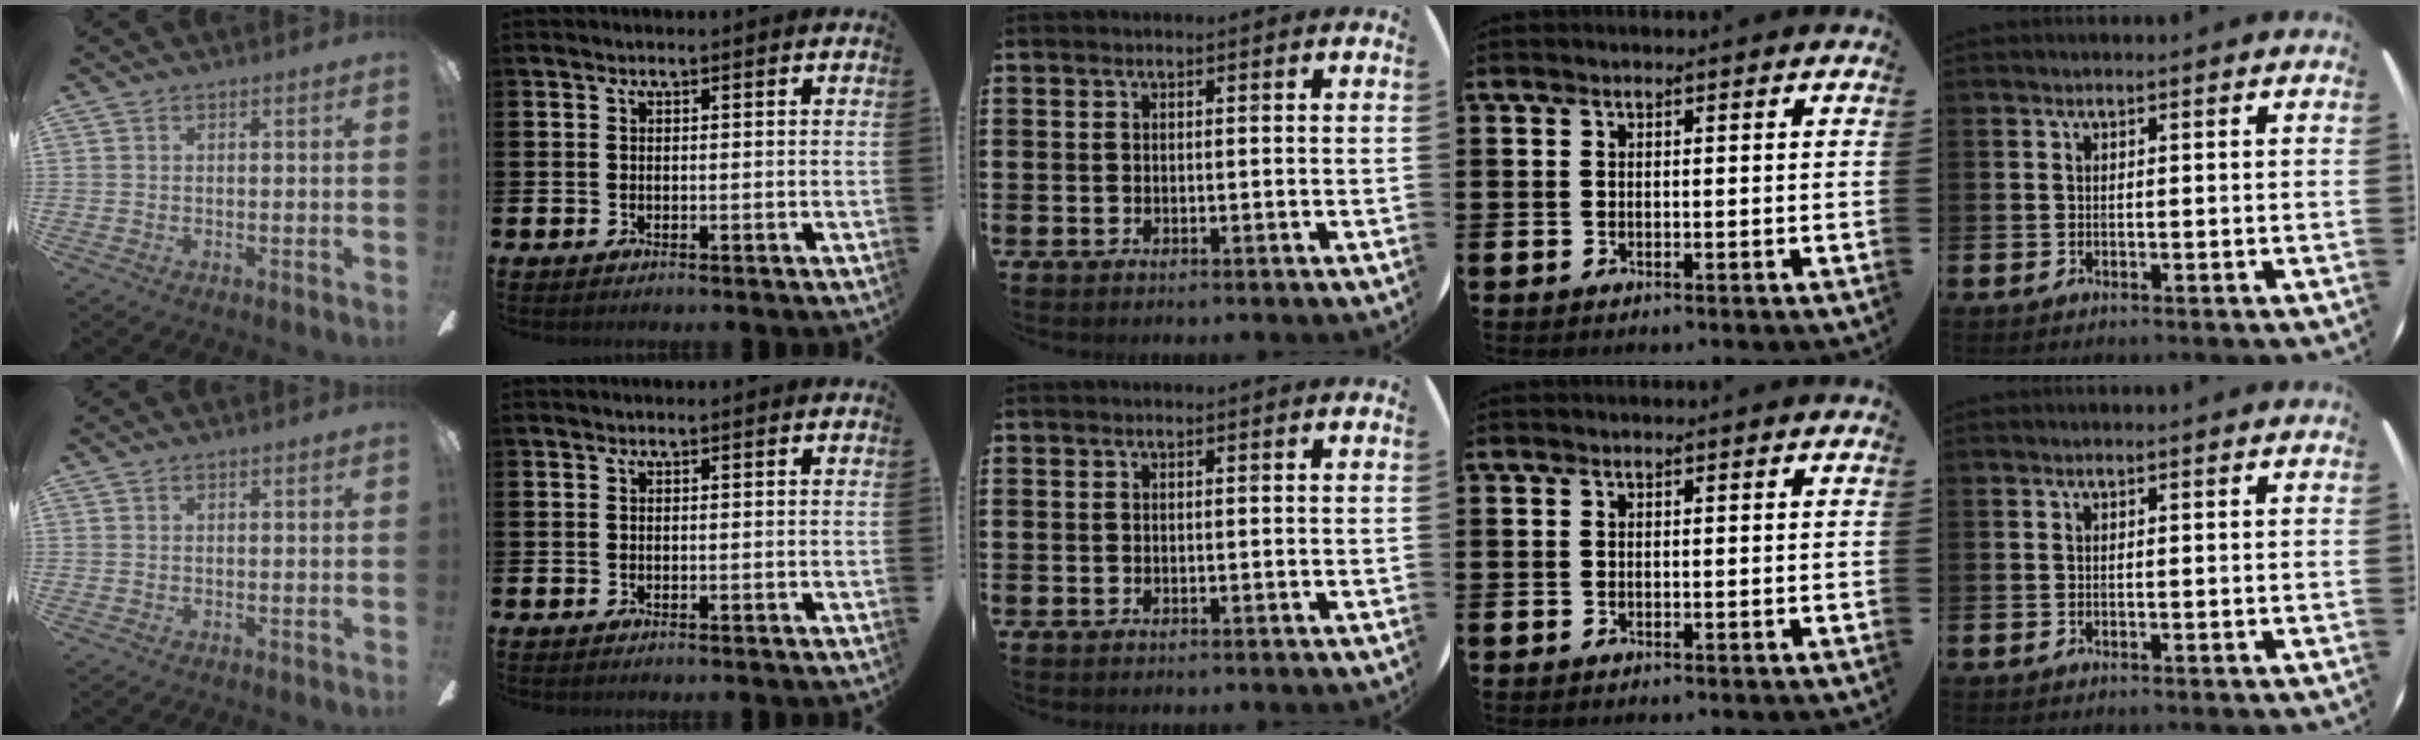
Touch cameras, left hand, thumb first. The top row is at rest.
{}